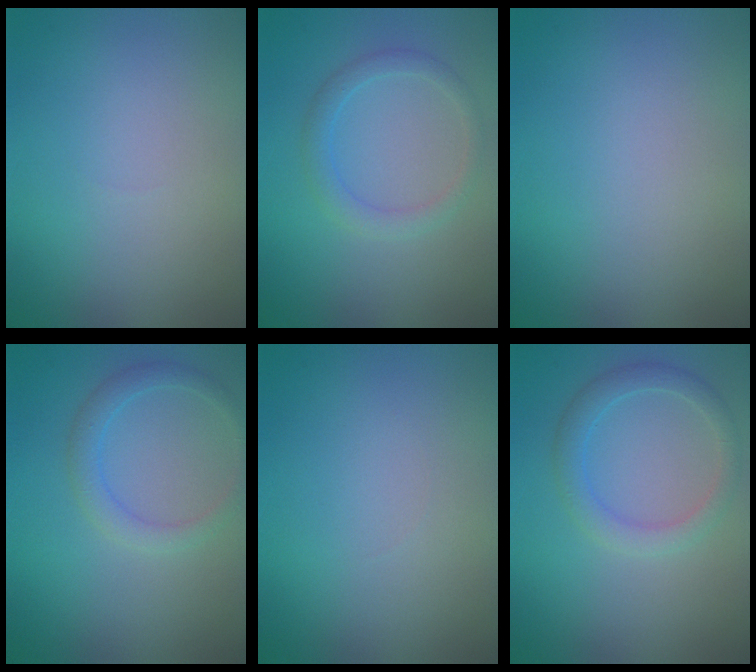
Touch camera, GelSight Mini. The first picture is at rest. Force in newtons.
{"total": 1.8, "press": 1.8, "slide": 0.1}
{"total": 0.0}
{"total": 2.0, "press": 2.0, "slide": 0.1}
{"total": 0.0}
{"total": 2.4, "press": 2.4, "slide": 0.1}